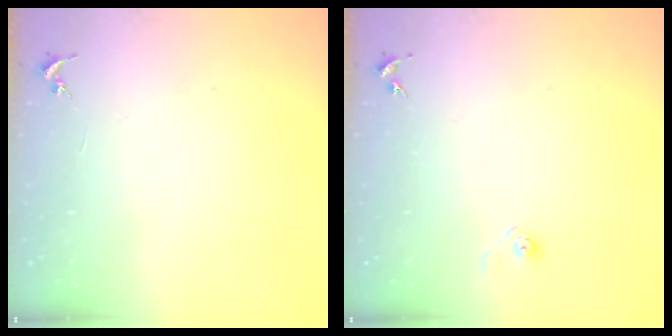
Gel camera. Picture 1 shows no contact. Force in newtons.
{"total": 2.9, "press": 2.8, "slide": 0.8}